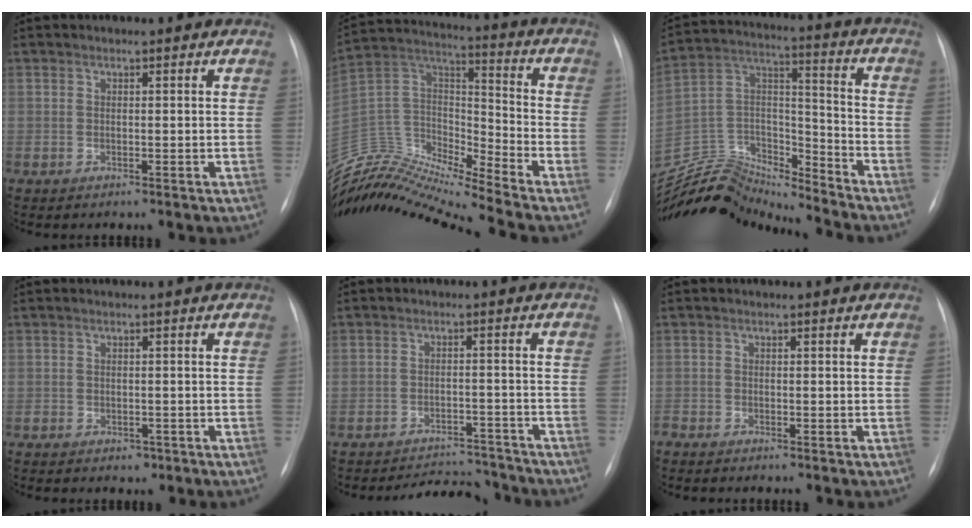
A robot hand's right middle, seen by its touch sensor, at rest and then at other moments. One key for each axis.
{"total": 15.2, "fx": -14.9, "fy": -0.7, "fz": 3.1, "tx": -0.054, "ty": 0.067, "tz": -0.281}
{"total": 15.1, "fx": -15.0, "fy": 1.2, "fz": 1.0, "tx": -0.014, "ty": 0.062, "tz": -0.272}
{"total": 1.6, "fx": -0.8, "fy": 1.2, "fz": 0.6, "tx": -0.007, "ty": 0.004, "tz": -0.007}
{"total": 7.5, "fx": -7.4, "fy": 1.5, "fz": -0.1, "tx": 0.006, "ty": 0.009, "tz": -0.102}
{"total": 1.0, "fx": -1.0, "fy": 0.2, "fz": 0.3, "tx": -0.008, "ty": -0.003, "tz": -0.018}